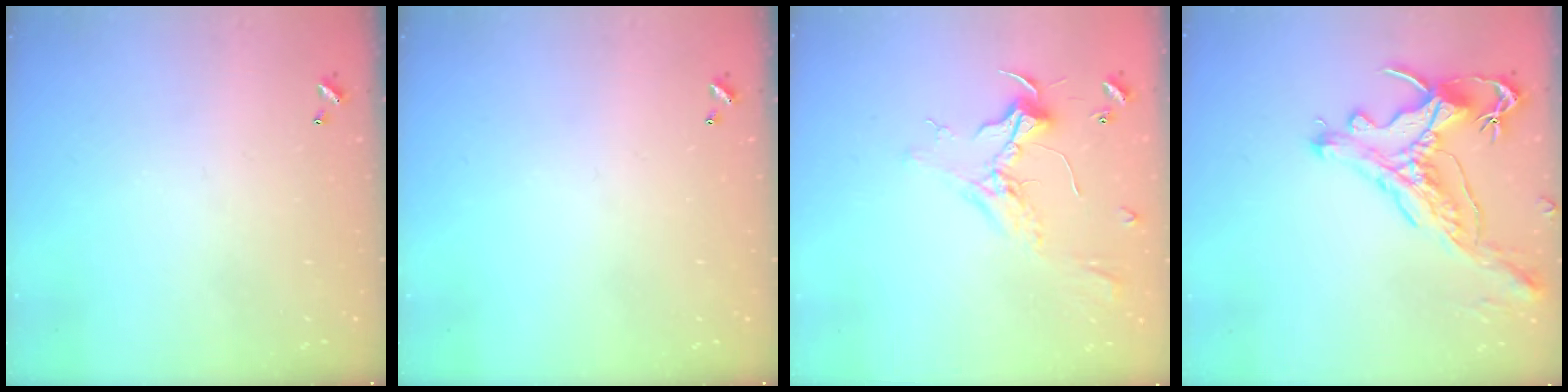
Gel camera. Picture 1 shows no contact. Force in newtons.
{"total": 0.0}
{"total": 2.4, "press": 2.2, "slide": 0.9}
{"total": 1.7, "press": 0.9, "slide": 1.4}